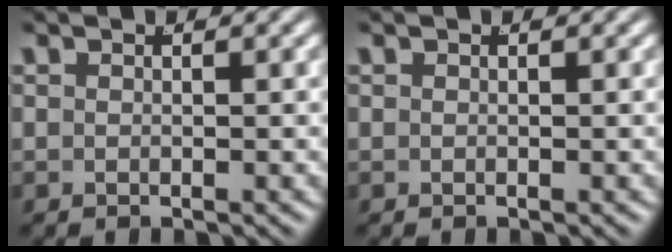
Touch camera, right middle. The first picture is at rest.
{"total": 0.0}